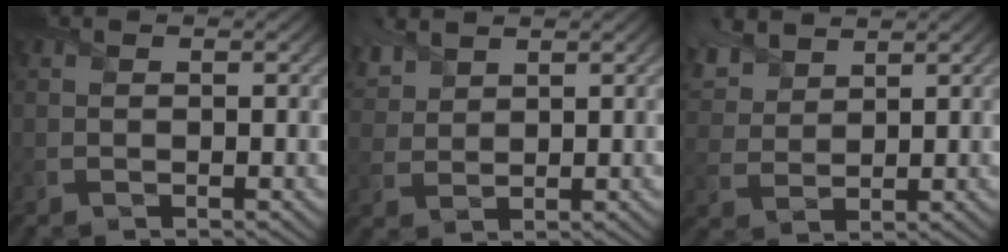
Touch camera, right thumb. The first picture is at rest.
{"total": 4.7, "force": [3.6, 2.2, 2.3], "torque": [-0.068, 0.014, 0.076]}
{"total": 6.9, "force": [5.0, 3.3, 3.4], "torque": [-0.102, 0.017, 0.102]}